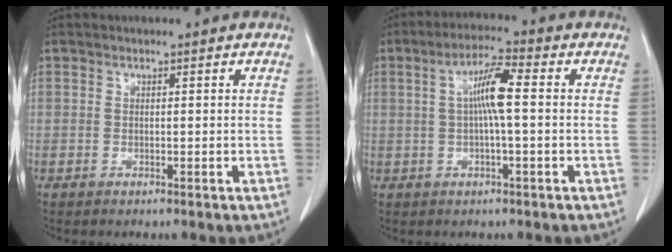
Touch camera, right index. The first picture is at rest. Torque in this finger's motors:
{"motor_torque": [0.65, -0.20, 0.31, 0.09]}